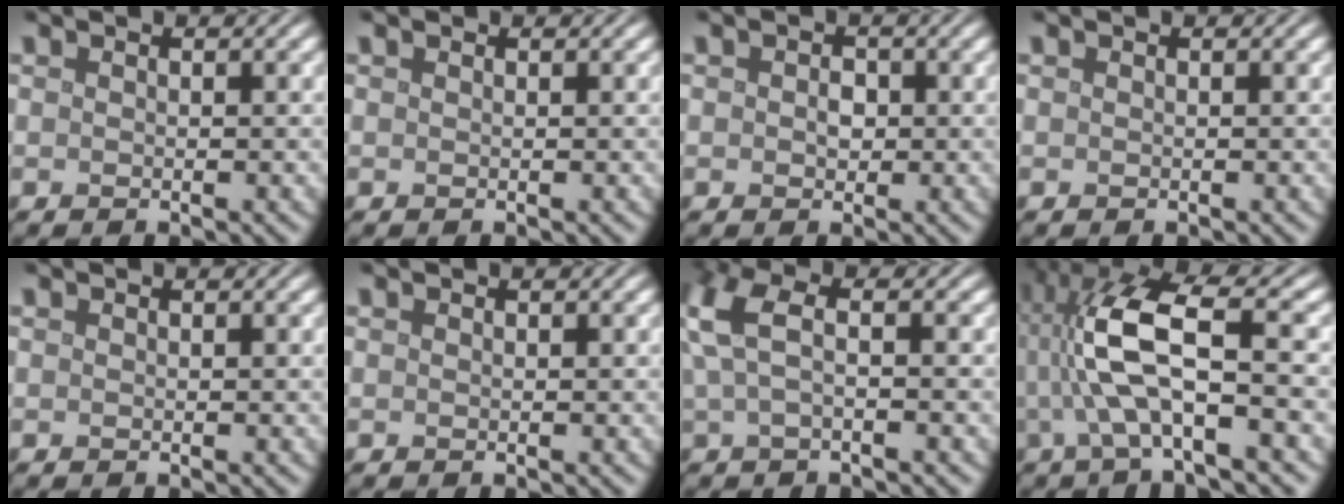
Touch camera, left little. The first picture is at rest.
{"total": 0.0}
{"total": 1.4, "force": [0.1, 1.1, 0.9], "torque": [-0.015, 0.000, -0.002]}
{"total": 0.0}
{"total": 0.0}
{"total": 0.0}
{"total": 4.3, "force": [0.7, 1.6, 3.9], "torque": [-0.094, 0.012, 0.007]}
{"total": 8.7, "force": [-0.2, 2.2, 8.4], "torque": [-0.173, 0.020, -0.008]}